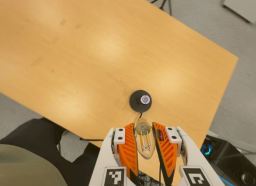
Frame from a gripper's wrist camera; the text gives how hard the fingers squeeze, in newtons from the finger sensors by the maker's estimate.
{"total": 20.0, "left": 21.1, "right": 18.8}